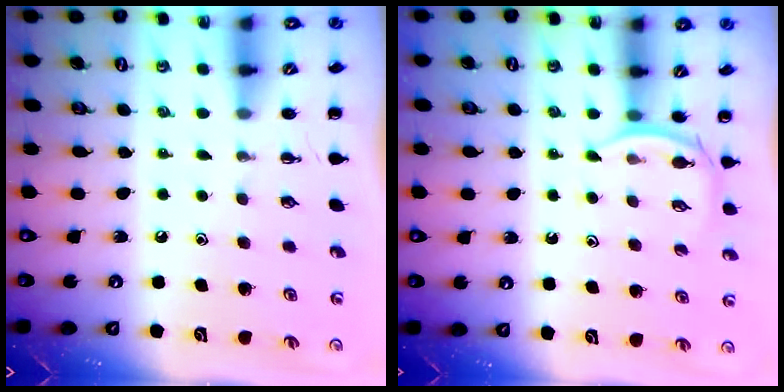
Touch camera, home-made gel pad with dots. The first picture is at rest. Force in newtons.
{"total": 4.3, "press": 4.1, "slide": 1.1}